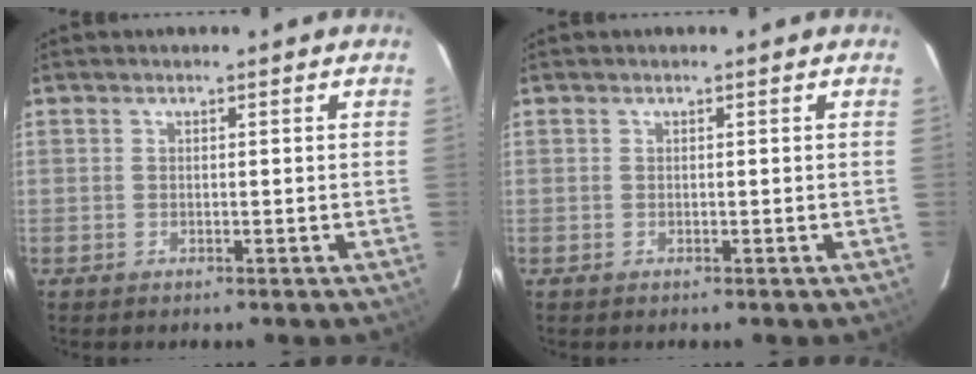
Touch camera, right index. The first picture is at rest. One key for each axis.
{"total": 0.0}